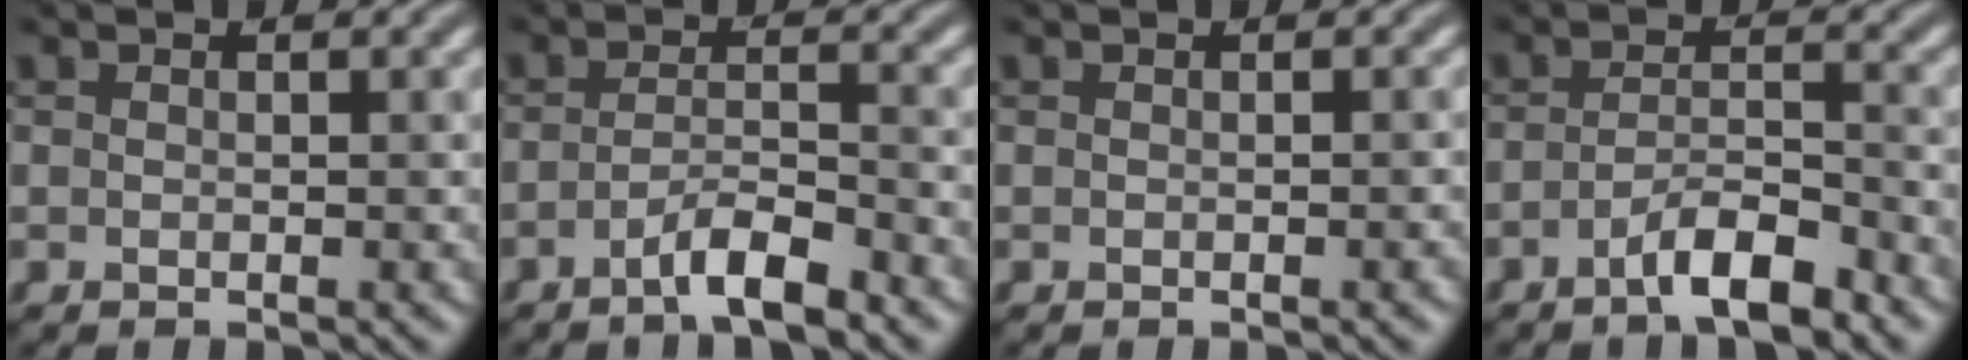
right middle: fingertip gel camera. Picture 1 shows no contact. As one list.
[{"total": 3.4, "force": [-2.3, 0.5, 2.4], "torque": [-0.040, 0.007, -0.048]}, {"total": 1.0, "force": [-0.3, 0.2, 0.9], "torque": [-0.008, 0.001, -0.004]}, {"total": 4.0, "force": [-2.7, 0.8, 2.9], "torque": [-0.049, 0.006, -0.052]}]